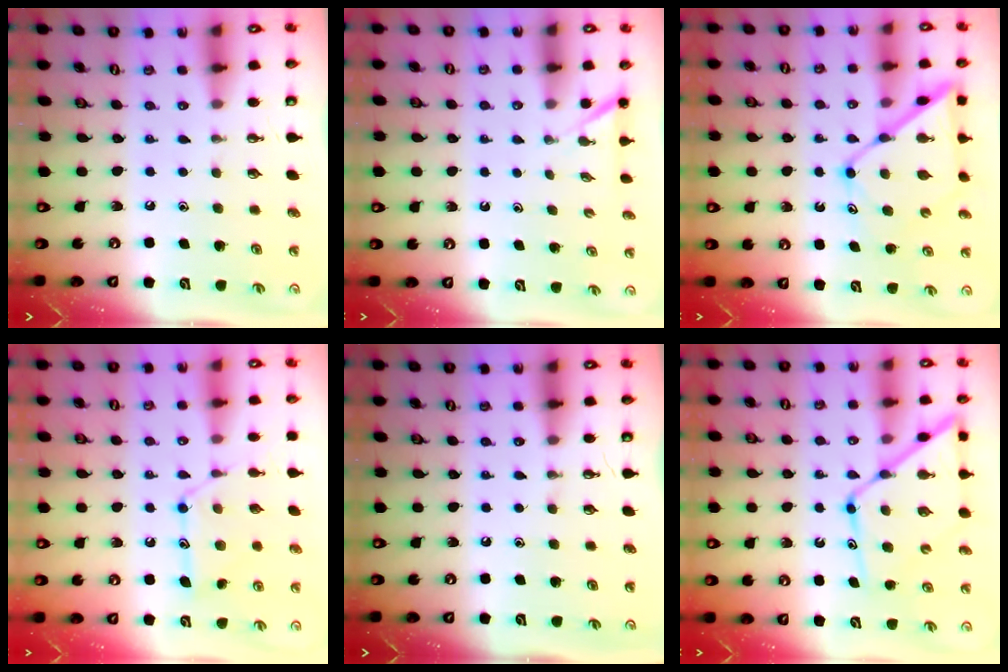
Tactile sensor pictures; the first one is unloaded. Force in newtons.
{"total": 1.5, "press": 1.5, "slide": 0.1}
{"total": 14.1, "press": 14.1, "slide": 1.1}
{"total": 10.9, "press": 10.9, "slide": 0.1}
{"total": 0.0}
{"total": 14.1, "press": 14.1, "slide": 1.3}